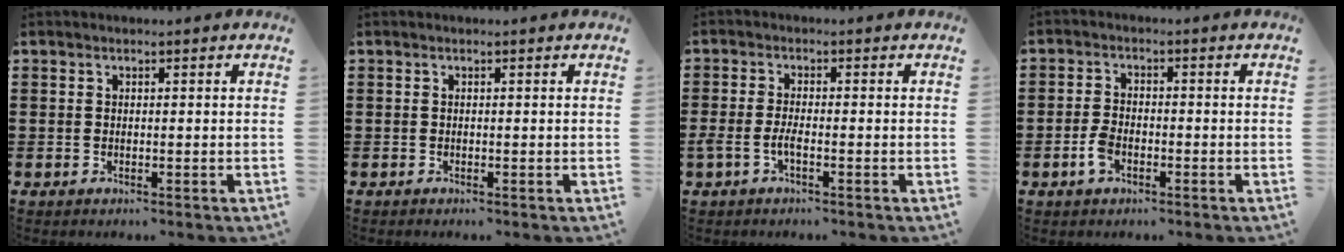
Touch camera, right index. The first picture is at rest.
{"total": 0.0}
{"total": 2.6, "force": [-1.2, 0.5, 2.2], "torque": [-0.054, -0.005, -0.026]}
{"total": 3.3, "force": [-1.6, 1.6, 2.5], "torque": [-0.066, -0.006, -0.034]}